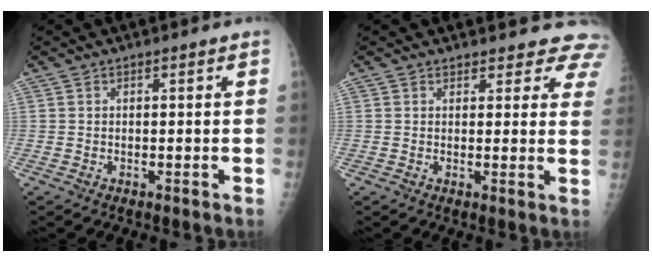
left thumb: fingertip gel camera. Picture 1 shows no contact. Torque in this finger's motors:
{"motor_torque": [0.06, 0.15, -0.08, -0.30, 0.04]}